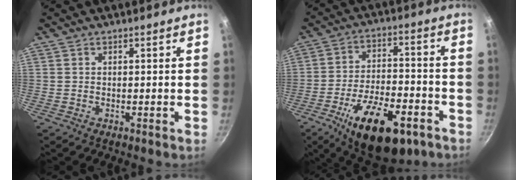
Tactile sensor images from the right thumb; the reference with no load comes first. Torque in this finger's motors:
{"motor_torque": [0.42, 0.74, 1.62, -1.14, 0.31]}